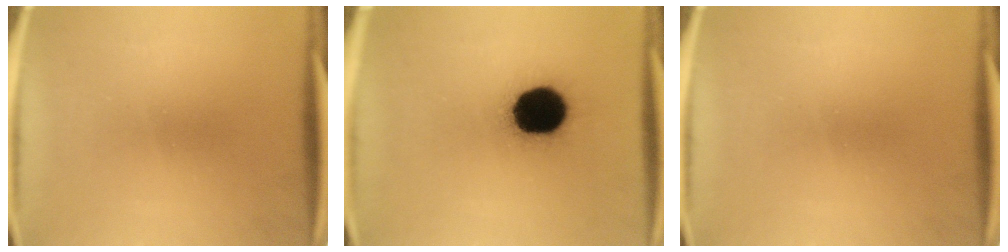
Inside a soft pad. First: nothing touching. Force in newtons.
{"total": 18.6}
{"total": 0.0}